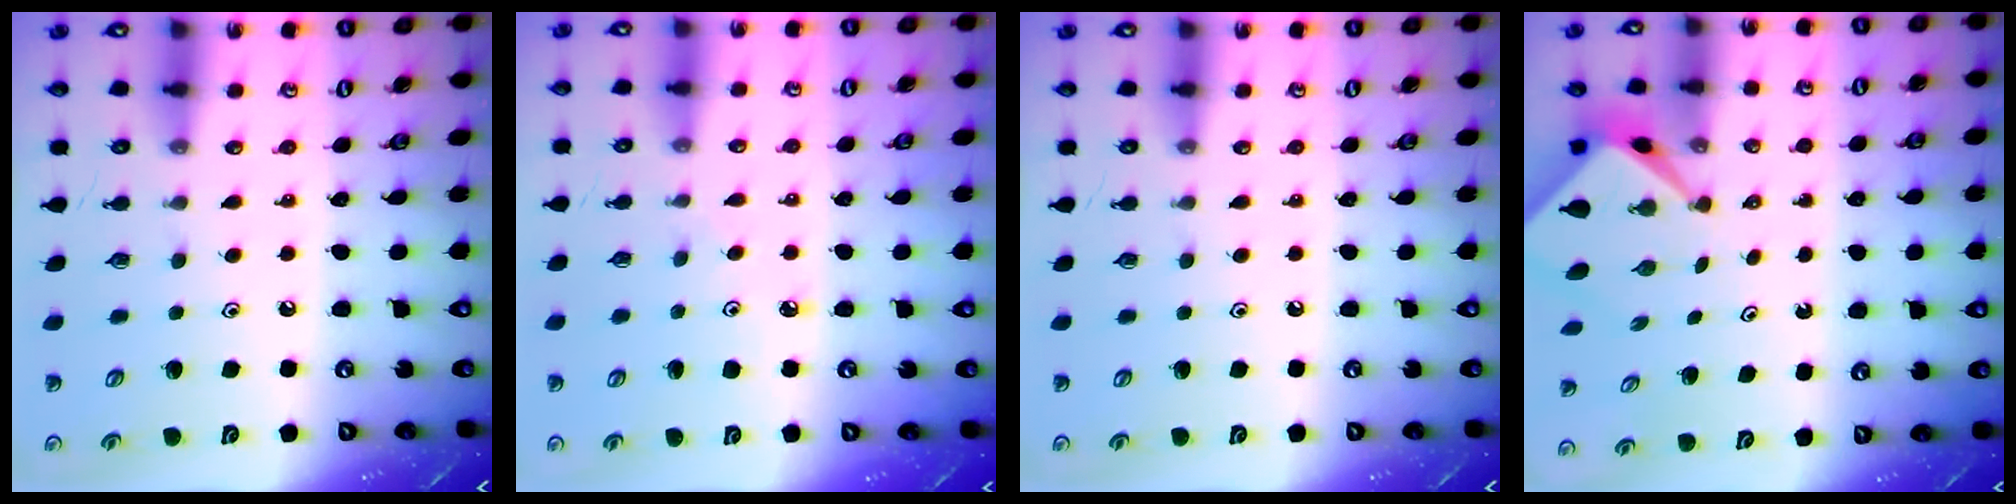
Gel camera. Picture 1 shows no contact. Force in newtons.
{"total": 3.5, "press": 3.4, "slide": 0.4}
{"total": 0.0}
{"total": 2.3, "press": 2.3, "slide": 0.3}